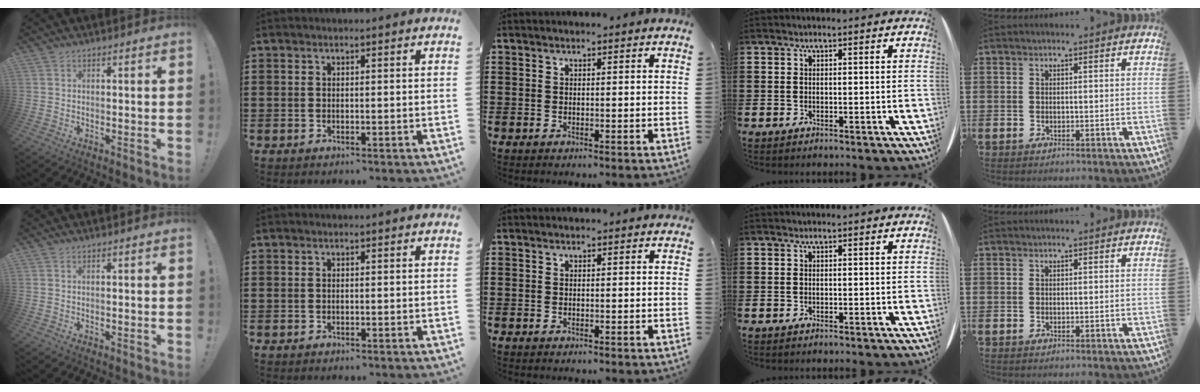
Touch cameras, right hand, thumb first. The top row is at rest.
{}